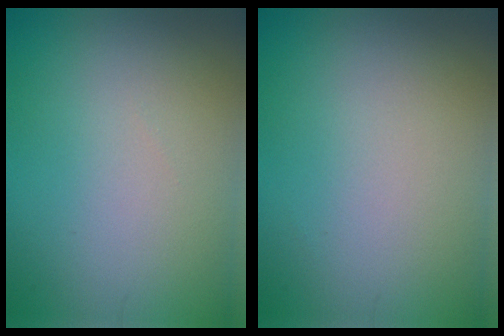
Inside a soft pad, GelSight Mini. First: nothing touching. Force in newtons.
{"total": 0.0}